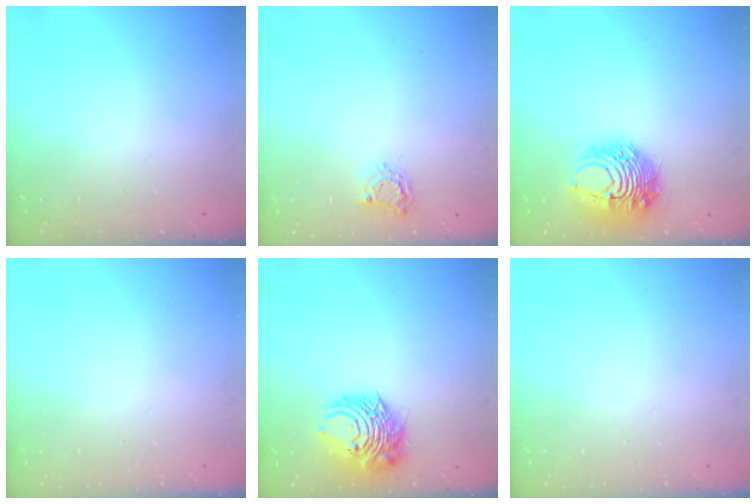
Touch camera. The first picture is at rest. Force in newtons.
{"total": 4.8, "press": 4.8, "slide": 0.2}
{"total": 10.4, "press": 10.4, "slide": 0.7}
{"total": 0.0}
{"total": 9.8, "press": 9.7, "slide": 1.4}
{"total": 0.0}